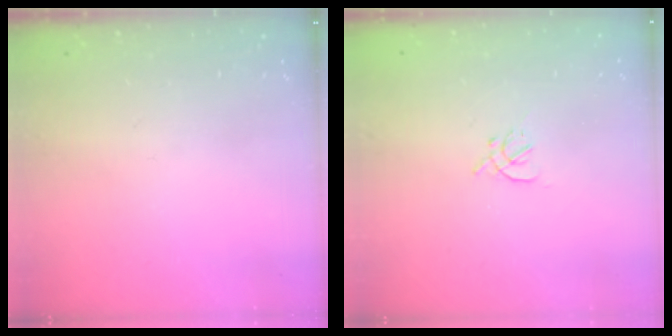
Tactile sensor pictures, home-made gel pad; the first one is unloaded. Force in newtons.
{"total": 1.9, "press": 1.8, "slide": 0.5}